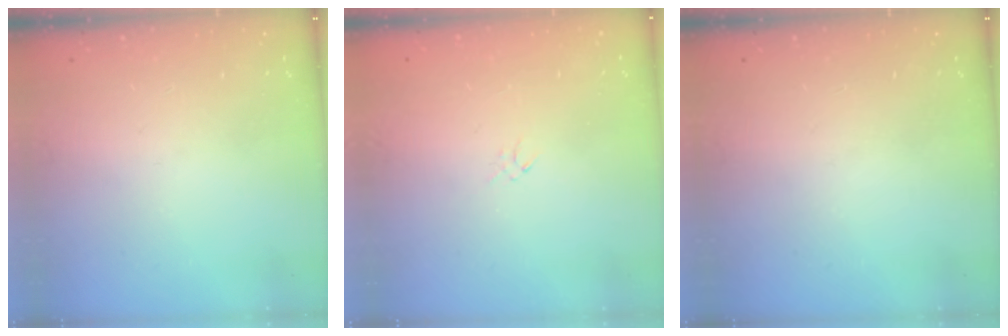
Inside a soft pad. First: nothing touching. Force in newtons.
{"total": 0.9, "press": 0.8, "slide": 0.4}
{"total": 0.0}